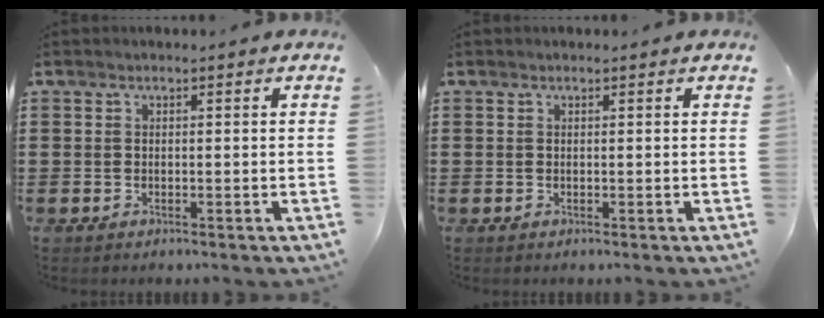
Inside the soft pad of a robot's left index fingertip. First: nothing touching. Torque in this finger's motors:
{"motor_torque": [-0.90, 0.67, -0.25, 0.00]}